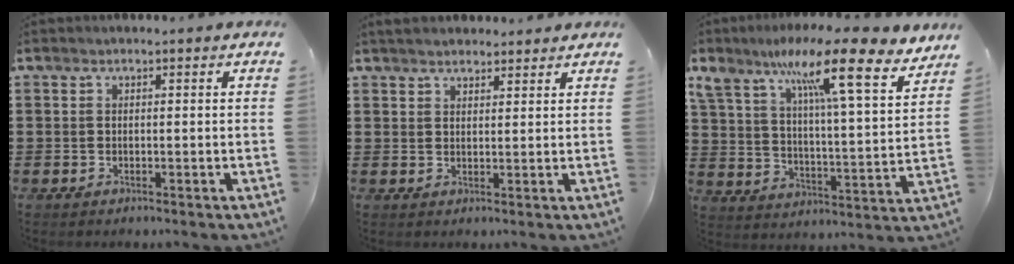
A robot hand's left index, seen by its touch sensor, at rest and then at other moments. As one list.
[{"total": 2.5, "force": [2.4, 0.6, 0.3], "torque": [-0.011, 0.002, 0.048]}, {"total": 13.6, "force": [9.9, 2.2, 9.1], "torque": [-0.158, -0.063, 0.151]}]